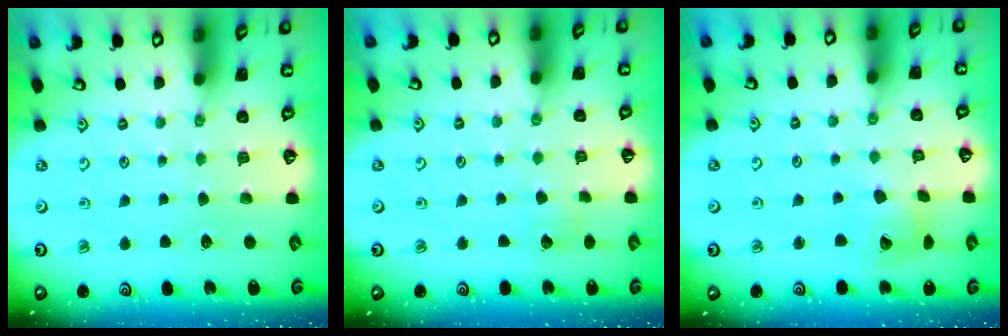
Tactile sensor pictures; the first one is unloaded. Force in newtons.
{"total": 2.7, "press": 2.7, "slide": 0.4}
{"total": 9.8, "press": 9.7, "slide": 1.1}